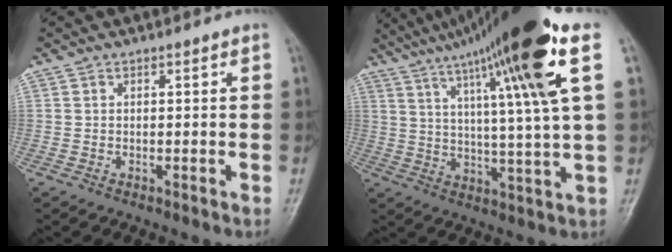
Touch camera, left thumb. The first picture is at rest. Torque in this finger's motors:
{"motor_torque": [1.09, 0.24, 1.91, -0.85, 0.26]}